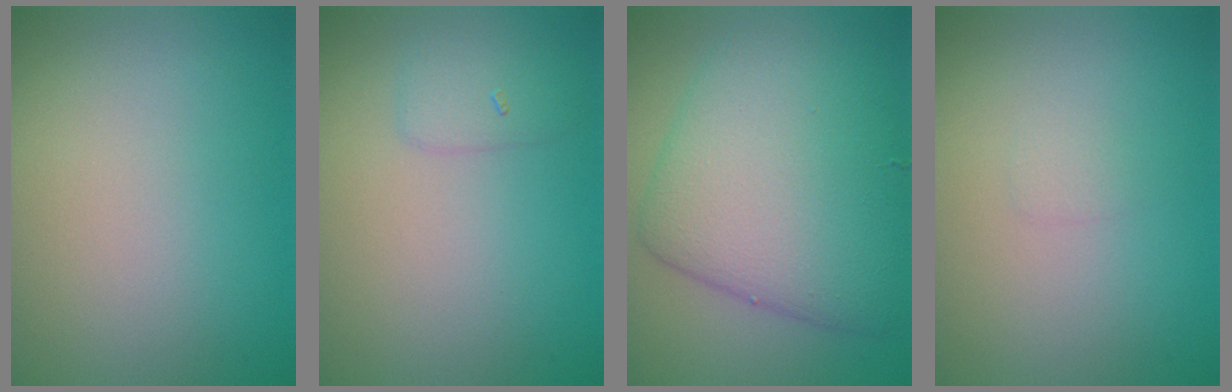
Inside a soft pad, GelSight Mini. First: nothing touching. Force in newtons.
{"total": 1.6, "press": 1.6, "slide": 0.0}
{"total": 9.2, "press": 9.2, "slide": 0.3}
{"total": 0.6, "press": 0.6, "slide": 0.0}